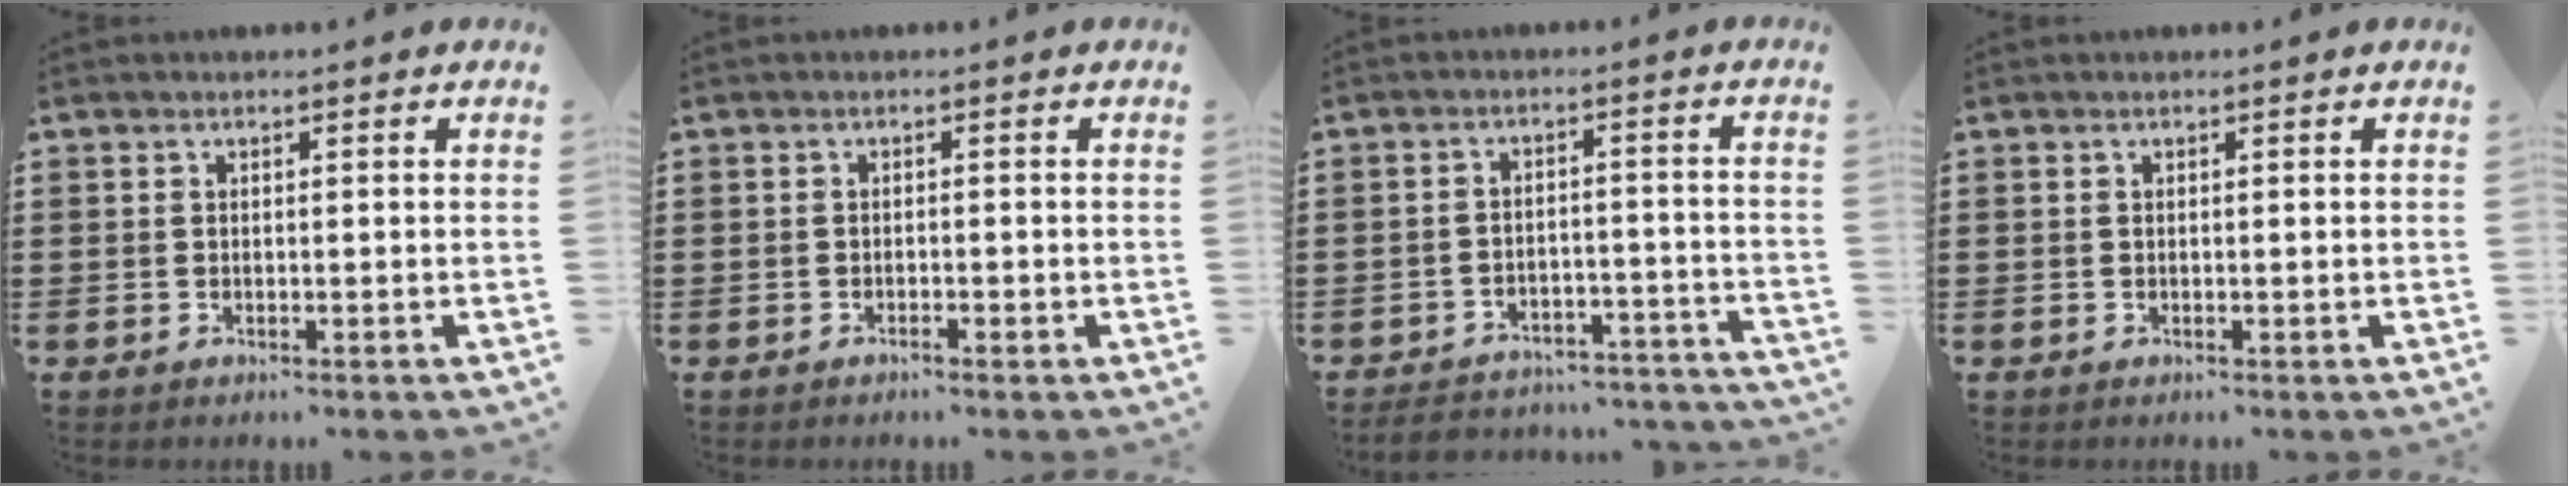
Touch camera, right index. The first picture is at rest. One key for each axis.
{"total": 0.8, "fx": -0.7, "fy": 0.0, "fz": 0.4, "tx": -0.009, "ty": -0.002, "tz": -0.014}
{"total": 4.6, "fx": -4.5, "fy": 0.7, "fz": 0.8, "tx": -0.023, "ty": 0.002, "tz": -0.093}
{"total": 0.0}